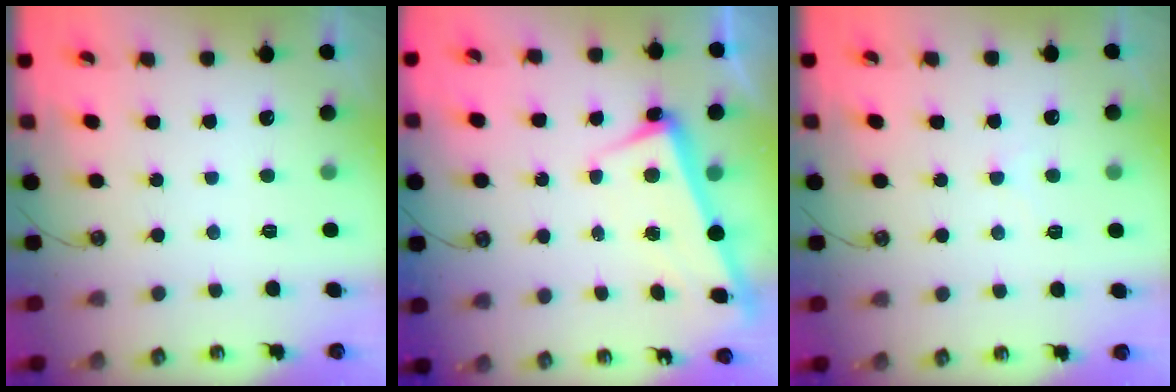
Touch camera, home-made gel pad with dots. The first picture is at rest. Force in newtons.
{"total": 2.4, "press": 2.4, "slide": 0.5}
{"total": 1.5, "press": 1.4, "slide": 0.3}